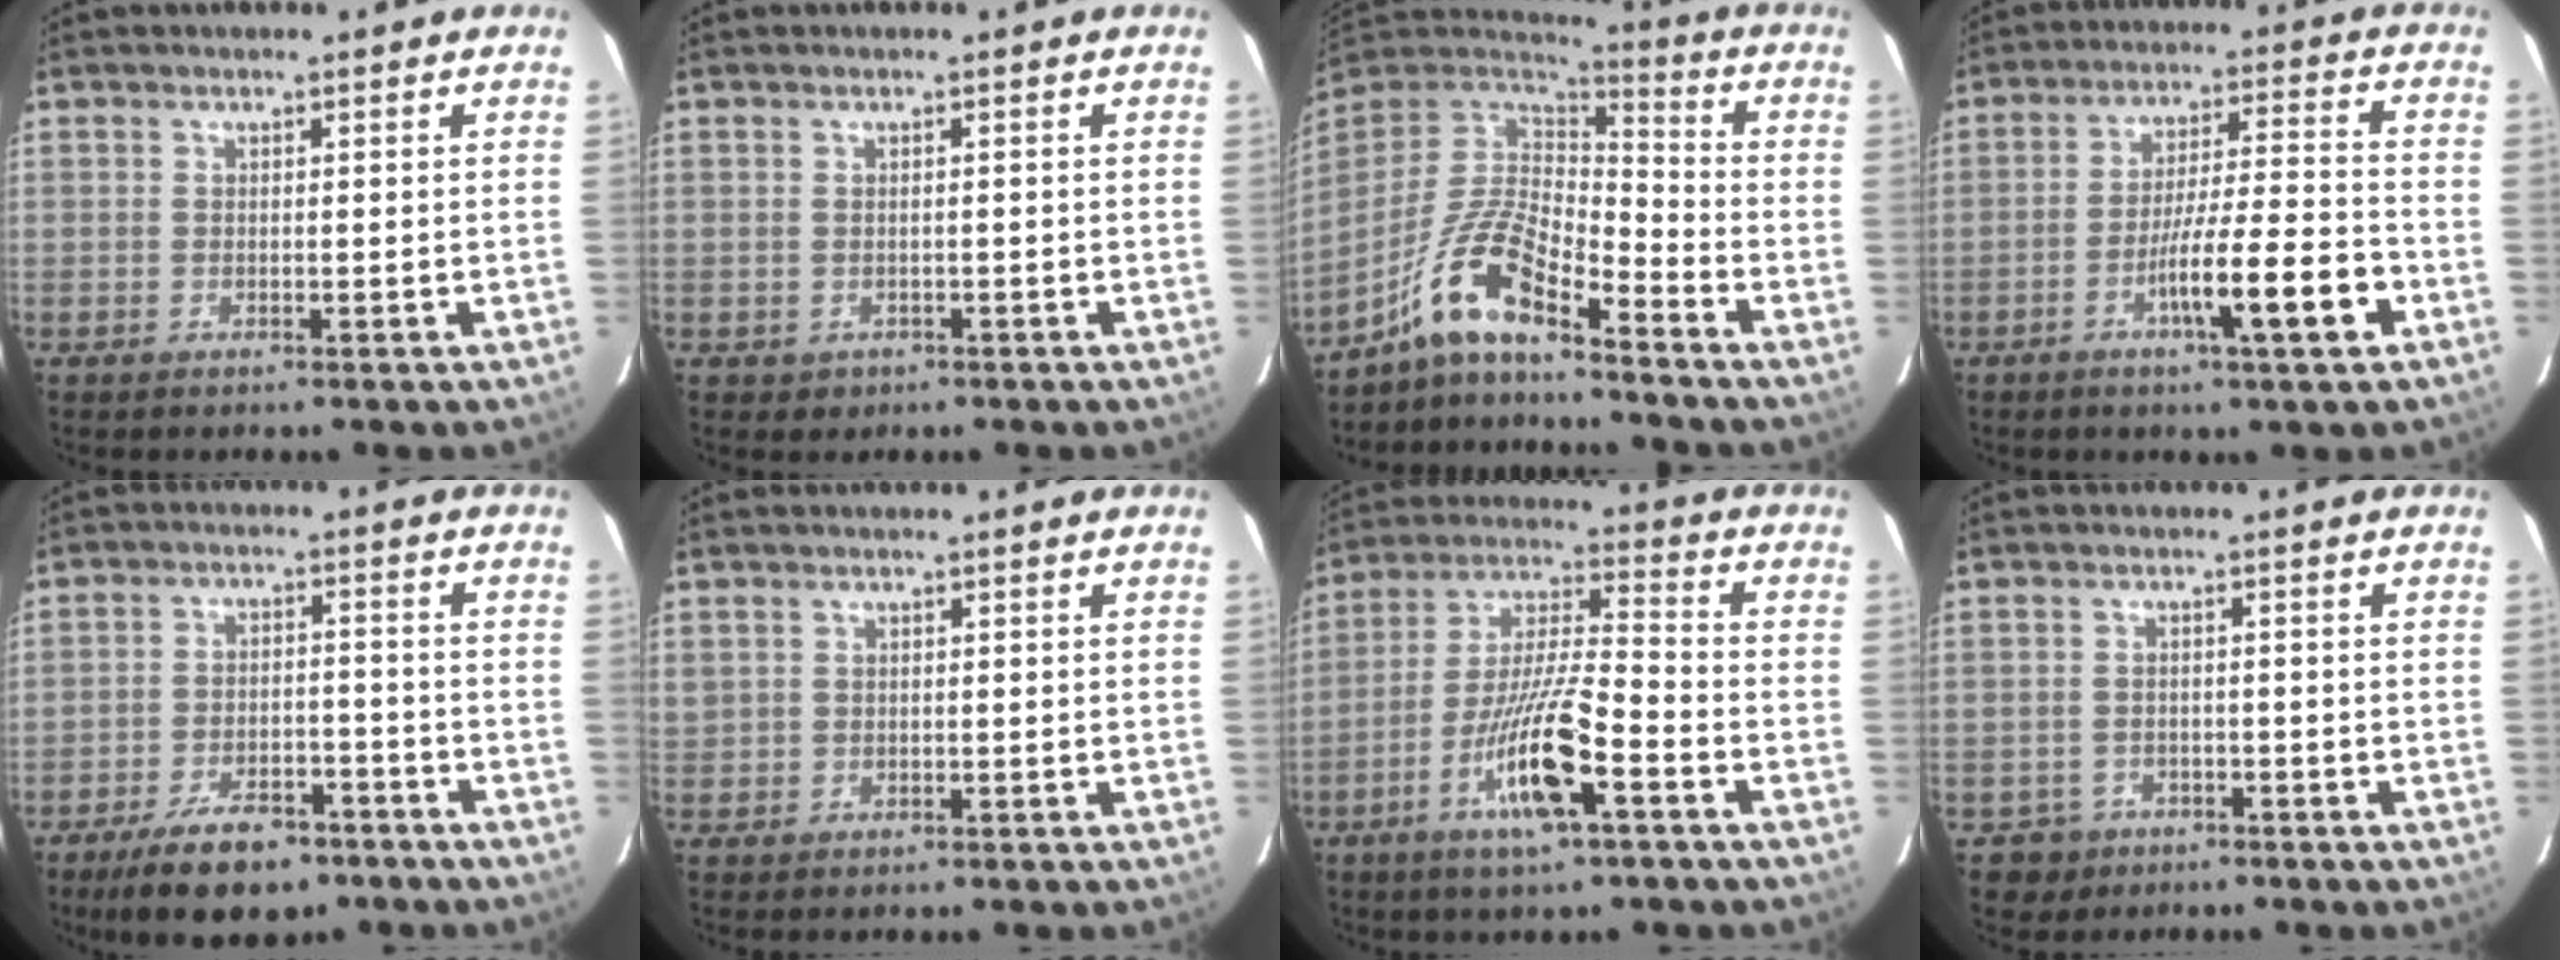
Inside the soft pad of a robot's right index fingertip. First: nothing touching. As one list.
[{"total": 1.3, "force": [-0.5, 1.1, 0.3], "torque": [-0.003, 0.003, -0.001]}, {"total": 10.9, "force": [-7.9, 2.4, 7.1], "torque": [-0.157, 0.024, -0.151]}, {"total": 11.3, "force": [-4.9, 0.2, 10.2], "torque": [-0.168, 0.000, -0.080]}, {"total": 9.6, "force": [-6.9, 4.0, 5.3], "torque": [-0.091, -0.005, -0.116]}, {"total": 1.2, "force": [0.5, 1.1, 0.2], "torque": [0.000, 0.011, 0.010]}, {"total": 13.4, "force": [-5.9, 1.4, 11.9], "torque": [-0.229, -0.008, -0.109]}, {"total": 3.5, "force": [-1.7, 3.0, -0.5], "torque": [0.011, 0.012, -0.026]}]